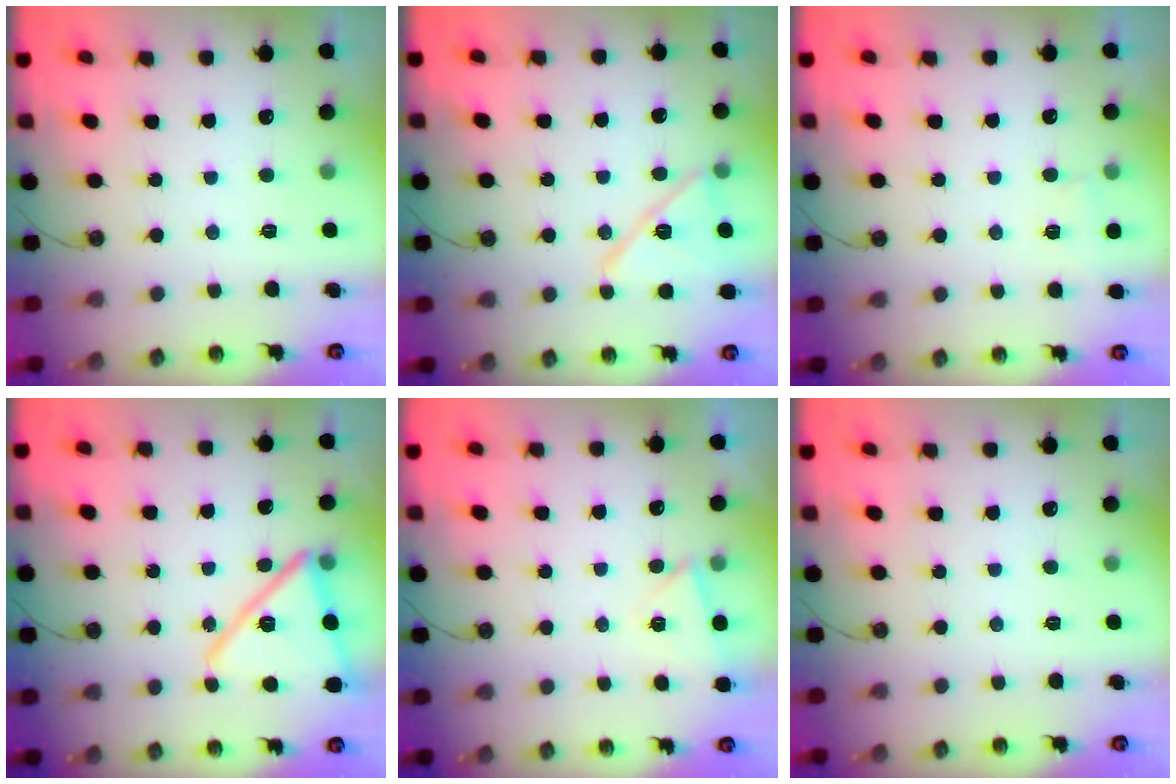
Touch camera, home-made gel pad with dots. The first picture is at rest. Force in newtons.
{"total": 13.6, "press": 13.6, "slide": 0.6}
{"total": 2.6, "press": 2.4, "slide": 0.9}
{"total": 17.7, "press": 17.7, "slide": 0.9}
{"total": 4.4, "press": 3.5, "slide": 2.7}
{"total": 0.0}